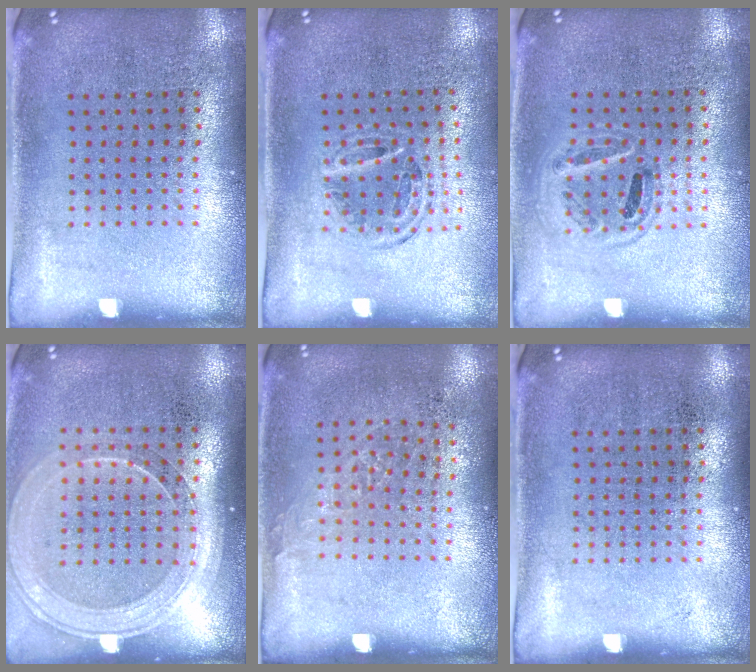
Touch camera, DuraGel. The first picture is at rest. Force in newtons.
{"total": 1.0, "press": 1.0, "slide": 0.2}
{"total": 0.9, "press": 0.8, "slide": 0.4}
{"total": 1.8, "press": 1.6, "slide": 0.8}
{"total": 0.9, "press": 0.8, "slide": 0.4}
{"total": 0.0}